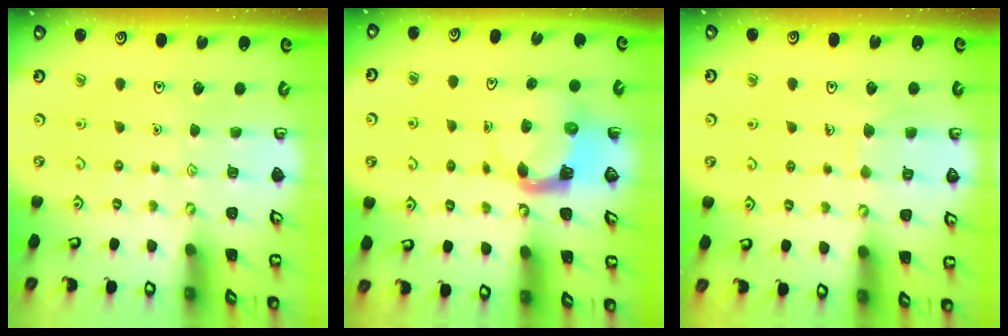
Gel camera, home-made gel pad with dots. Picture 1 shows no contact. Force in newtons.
{"total": 3.9, "press": 3.9, "slide": 0.6}
{"total": 5.8, "press": 5.8, "slide": 0.6}